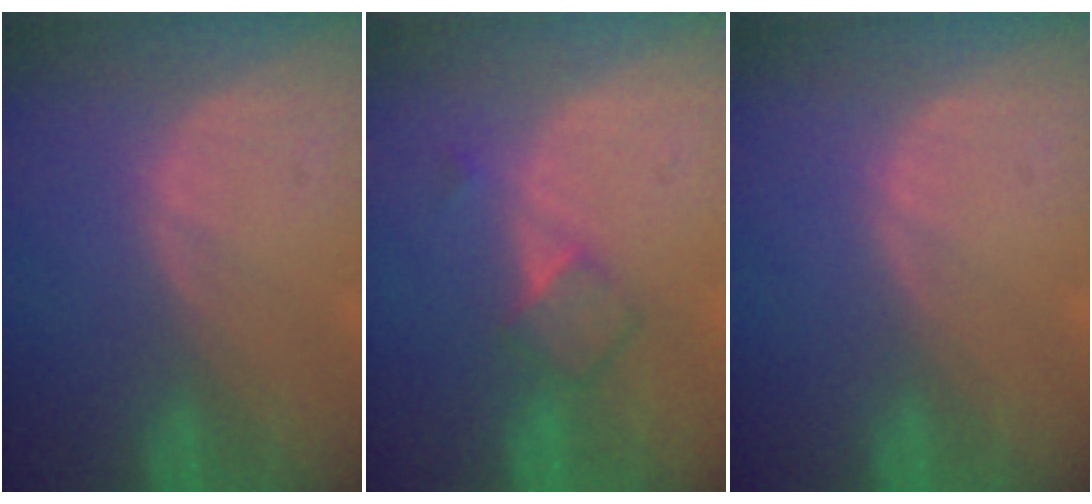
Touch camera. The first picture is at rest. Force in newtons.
{"total": 3.6, "press": 3.3, "slide": 1.2}
{"total": 0.0}